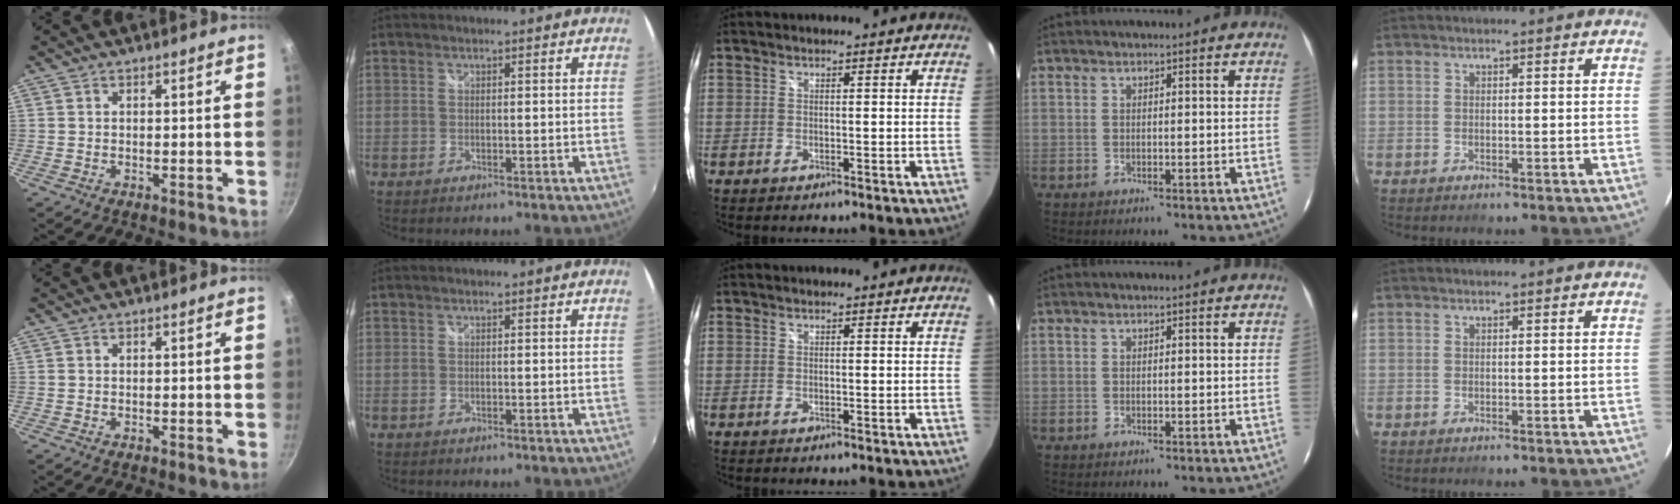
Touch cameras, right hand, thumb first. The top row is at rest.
{}